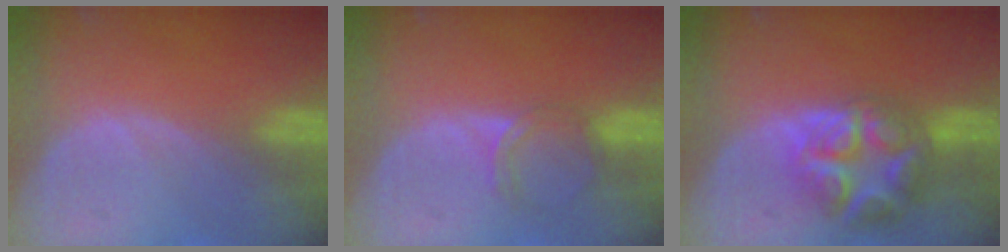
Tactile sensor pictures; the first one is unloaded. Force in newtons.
{"total": 3.1, "press": 2.7, "slide": 1.5}
{"total": 8.6, "press": 8.6, "slide": 0.5}